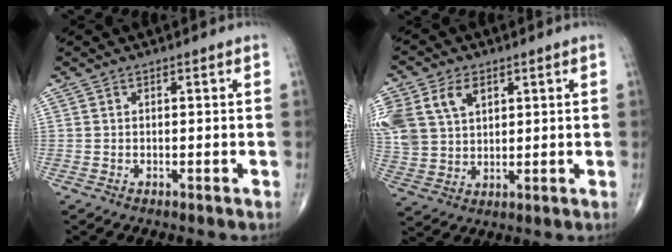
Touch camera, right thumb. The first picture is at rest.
{"total": 17.1, "force": [6.7, 12.3, 9.8], "torque": [-0.247, 0.021, 0.141]}